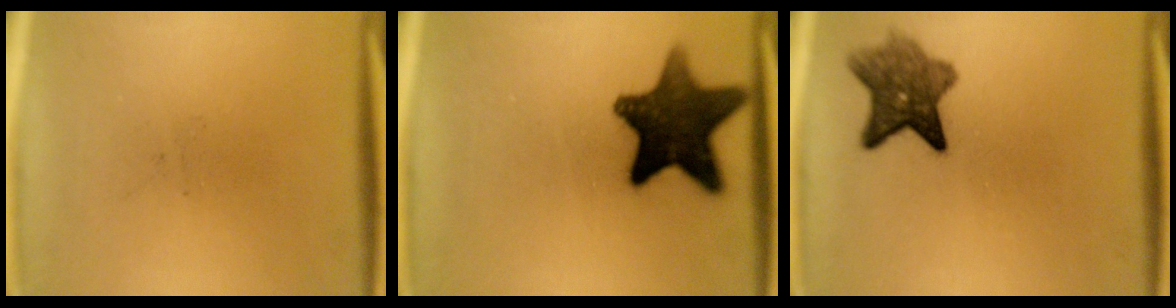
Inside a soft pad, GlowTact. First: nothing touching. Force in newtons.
{"total": 14.4}
{"total": 7.0}